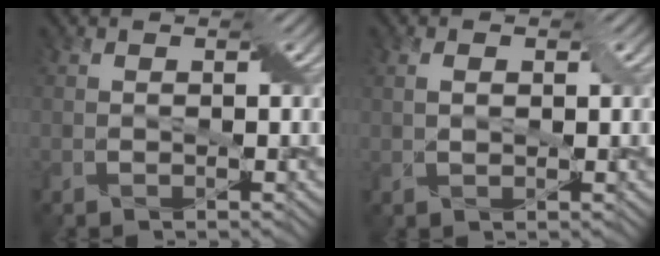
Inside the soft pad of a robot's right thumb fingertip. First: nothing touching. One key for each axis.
{"total": 1.8, "fx": 0.6, "fy": 1.0, "fz": 1.4, "tx": -0.027, "ty": -0.001, "tz": 0.013}